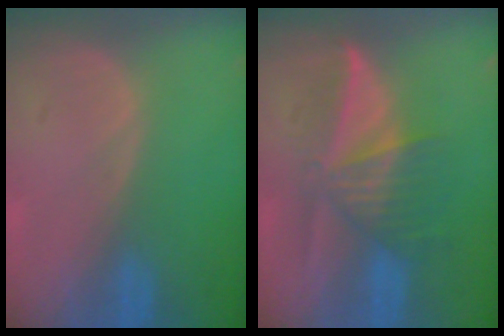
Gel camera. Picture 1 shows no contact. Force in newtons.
{"total": 6.5, "press": 6.4, "slide": 0.8}